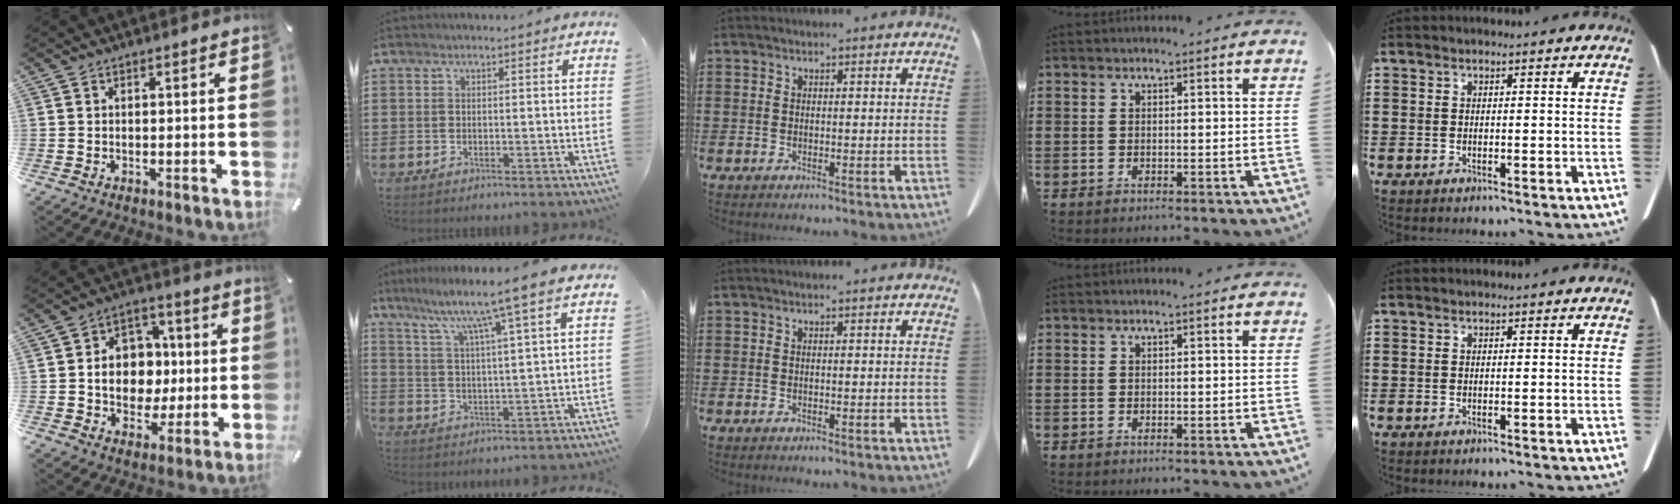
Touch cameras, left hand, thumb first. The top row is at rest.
{"thumb": {"total": 11.4, "force": [-0.2, 9.8, 5.7], "torque": [-0.089, 0.012, 0.003]}, "index": {"total": 7.7, "force": [5.9, -1.2, 4.8], "torque": [-0.116, -0.032, 0.091]}}